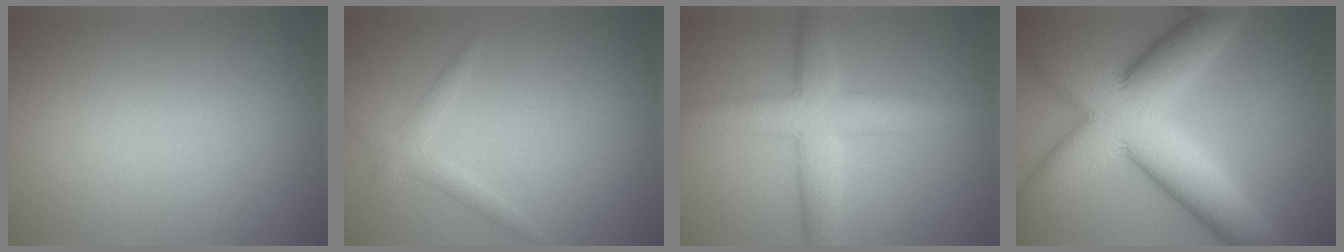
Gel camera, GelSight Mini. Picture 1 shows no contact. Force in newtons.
{"total": 1.7, "press": 1.7, "slide": 0.1}
{"total": 5.8, "press": 5.8, "slide": 0.1}
{"total": 12.8, "press": 12.7, "slide": 0.6}